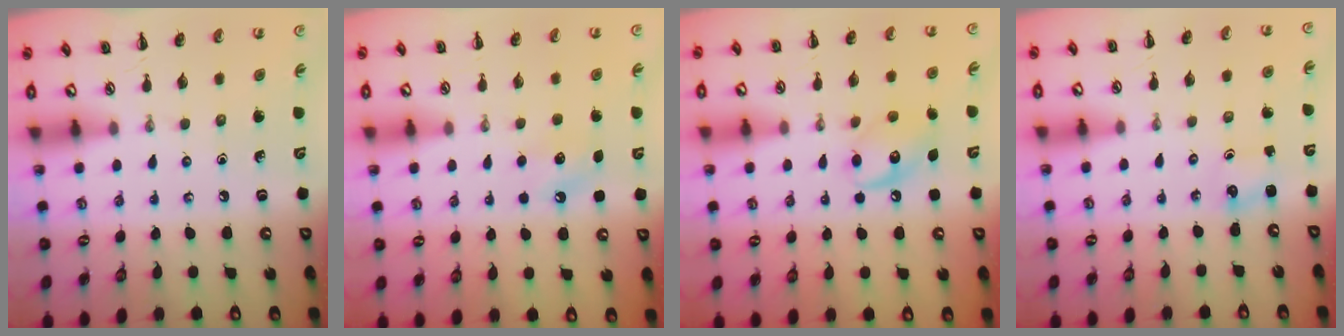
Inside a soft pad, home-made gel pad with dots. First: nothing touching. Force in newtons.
{"total": 6.1, "press": 5.9, "slide": 1.5}
{"total": 10.3, "press": 10.3, "slide": 0.8}
{"total": 1.2, "press": 1.2, "slide": 0.2}